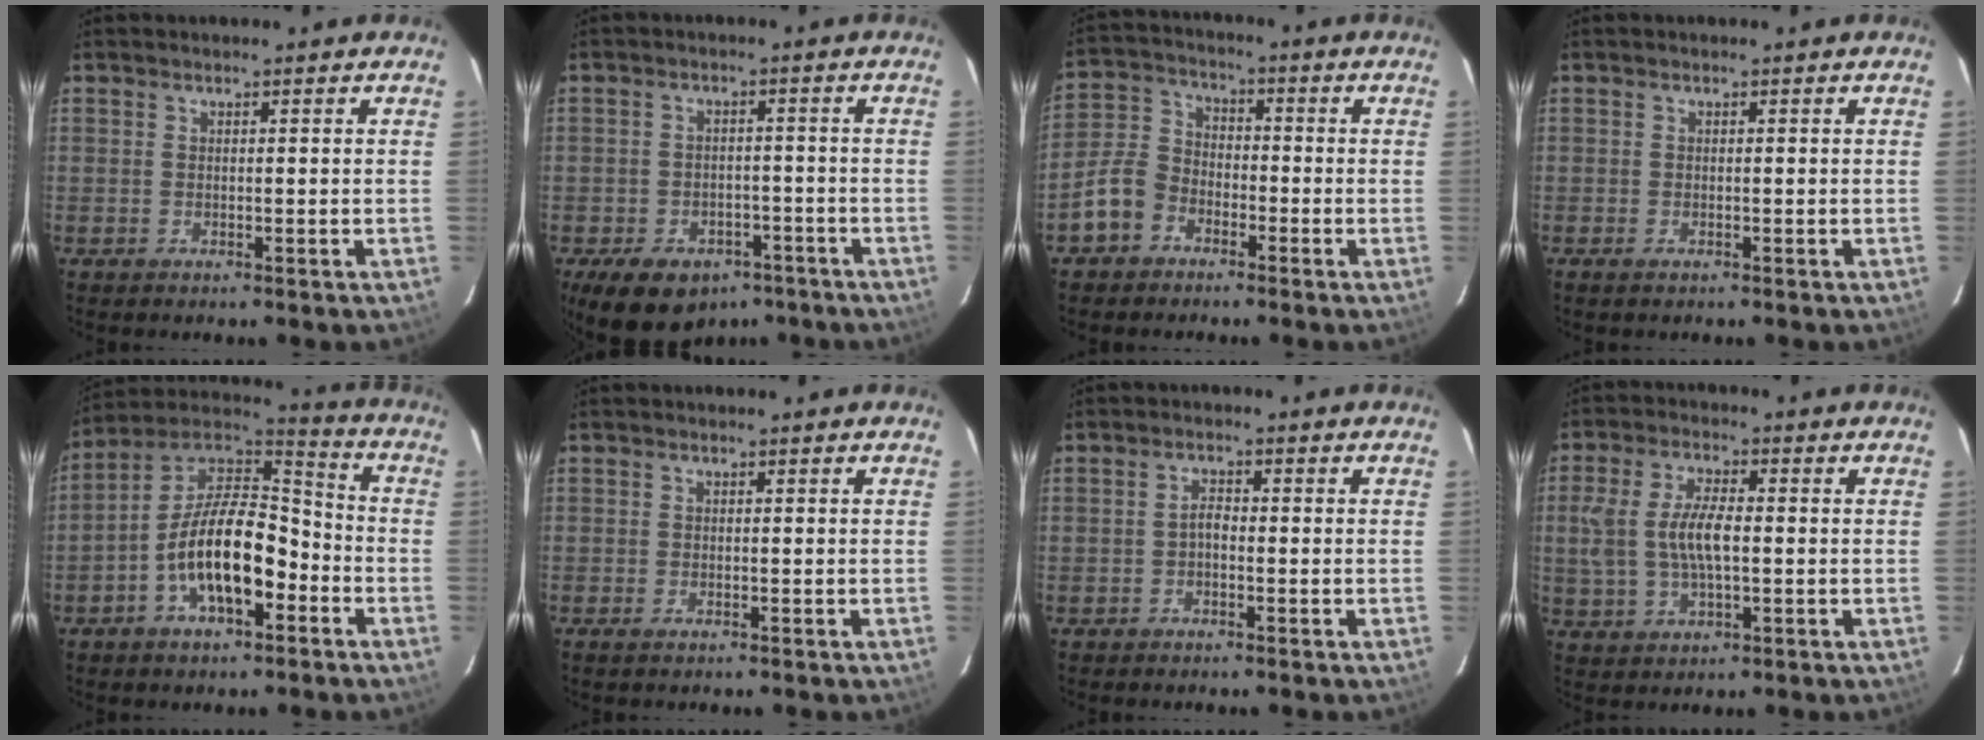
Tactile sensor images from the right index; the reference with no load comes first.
{"total": 13.8, "force": [-8.7, 8.8, 6.1], "torque": [-0.143, 0.012, -0.111]}
{"total": 9.1, "force": [-5.6, 6.2, 3.5], "torque": [-0.084, 0.034, -0.119]}
{"total": 0.8, "force": [-0.5, 0.4, 0.5], "torque": [-0.009, -0.003, -0.010]}
{"total": 15.7, "force": [-5.7, 7.0, 12.9], "torque": [-0.240, 0.019, -0.102]}
{"total": 0.9, "force": [-0.6, 0.4, 0.6], "torque": [-0.011, -0.003, -0.012]}
{"total": 1.6, "force": [-0.7, 0.8, 1.1], "torque": [-0.023, 0.007, -0.014]}
{"total": 8.5, "force": [-0.1, 3.8, 7.6], "torque": [-0.156, 0.009, 0.003]}